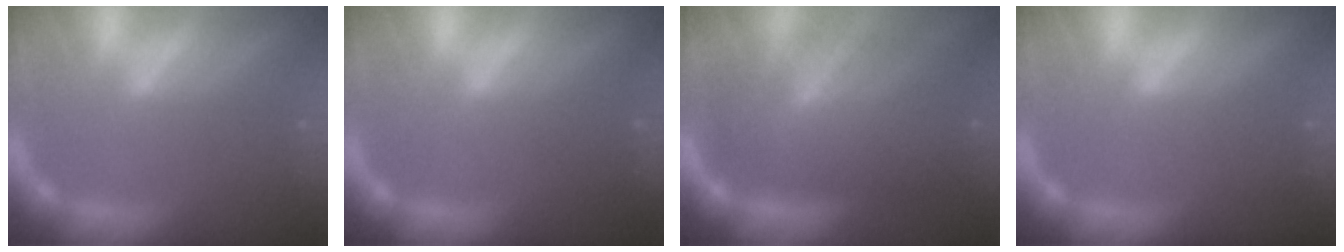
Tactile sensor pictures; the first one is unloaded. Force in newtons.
{"total": 1.4}
{"total": 10.0}
{"total": 0.0}